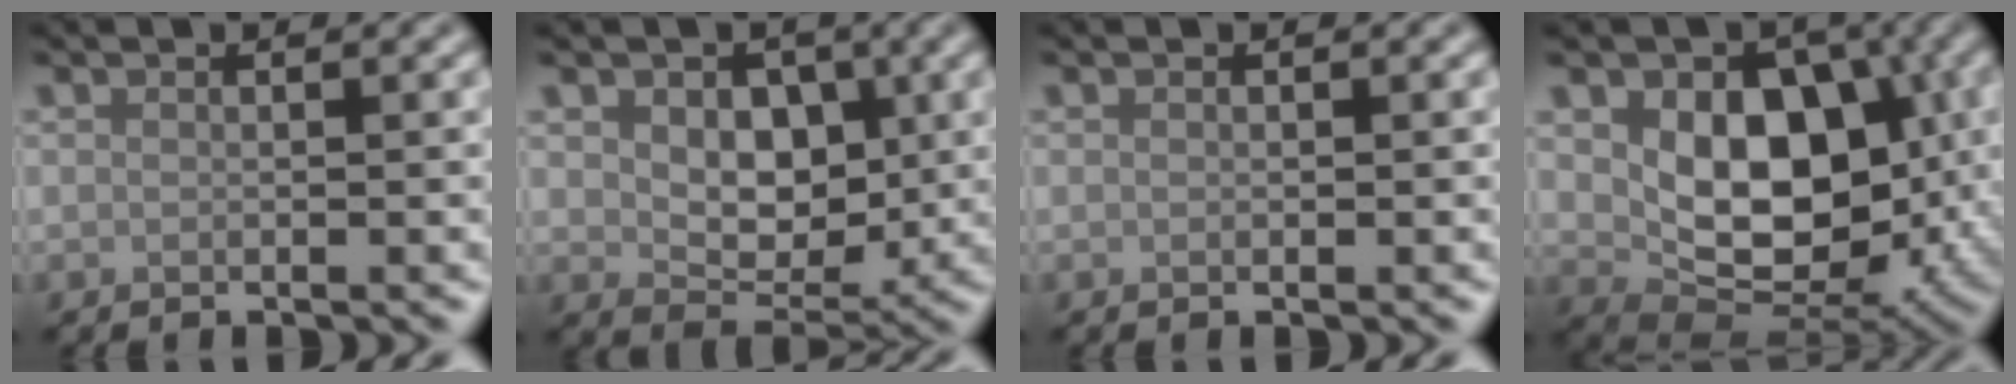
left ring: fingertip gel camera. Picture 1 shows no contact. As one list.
[{"total": 5.0, "force": [1.0, 3.6, 3.4], "torque": [-0.057, -0.012, 0.016]}, {"total": 0.0}, {"total": 10.0, "force": [1.1, 6.8, 7.2], "torque": [-0.113, -0.020, 0.024]}]